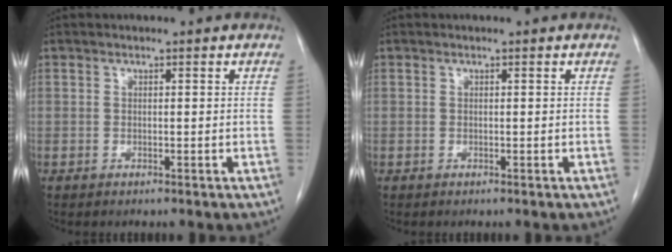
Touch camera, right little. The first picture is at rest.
{"total": 0.0}